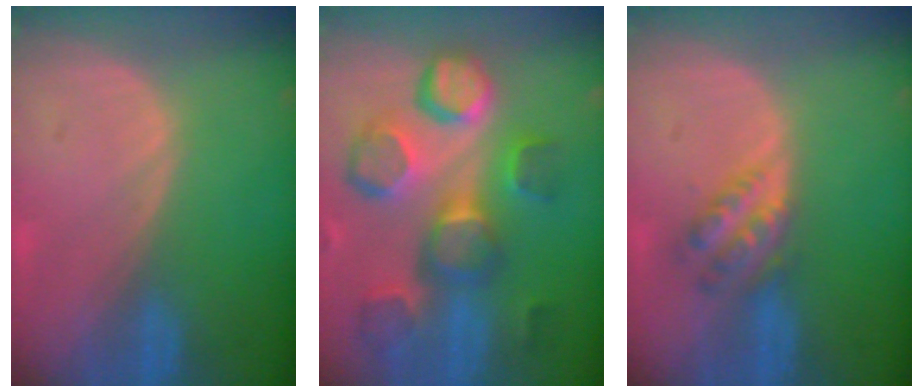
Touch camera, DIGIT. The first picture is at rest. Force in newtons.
{"total": 12.5, "press": 11.1, "slide": 5.7}
{"total": 4.8, "press": 4.3, "slide": 2.0}